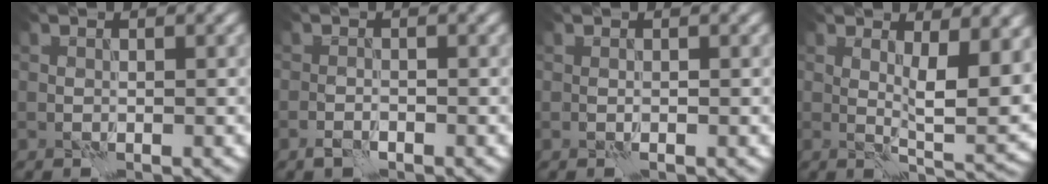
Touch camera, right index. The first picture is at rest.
{"total": 1.3, "force": [-1.0, 0.5, 0.7], "torque": [-0.015, 0.001, -0.020]}
{"total": 0.6, "force": [-0.2, 0.3, 0.5], "torque": [-0.013, 0.001, -0.004]}
{"total": 6.5, "force": [1.6, 2.1, 6.0], "torque": [-0.092, -0.013, 0.034]}